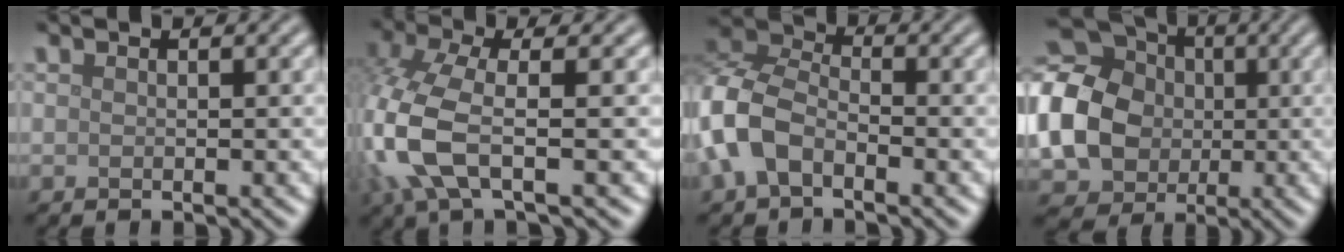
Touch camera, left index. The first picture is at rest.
{"total": 7.0, "force": [-2.3, 2.6, 6.1], "torque": [-0.165, -0.003, -0.058]}
{"total": 6.8, "force": [-2.5, 4.3, 4.5], "torque": [-0.111, 0.010, -0.066]}
{"total": 14.6, "force": [-0.3, 12.6, 7.3], "torque": [-0.182, -0.008, -0.034]}